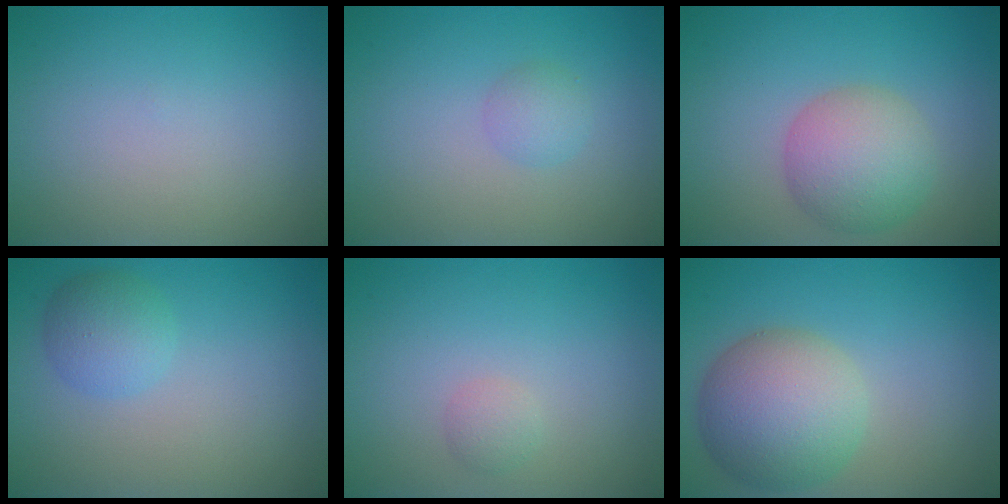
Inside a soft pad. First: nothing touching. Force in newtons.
{"total": 1.5, "press": 1.5, "slide": 0.1}
{"total": 5.2, "press": 5.2, "slide": 0.3}
{"total": 2.8, "press": 2.8, "slide": 0.1}
{"total": 1.1, "press": 1.1, "slide": 0.1}
{"total": 7.3, "press": 7.3, "slide": 0.7}